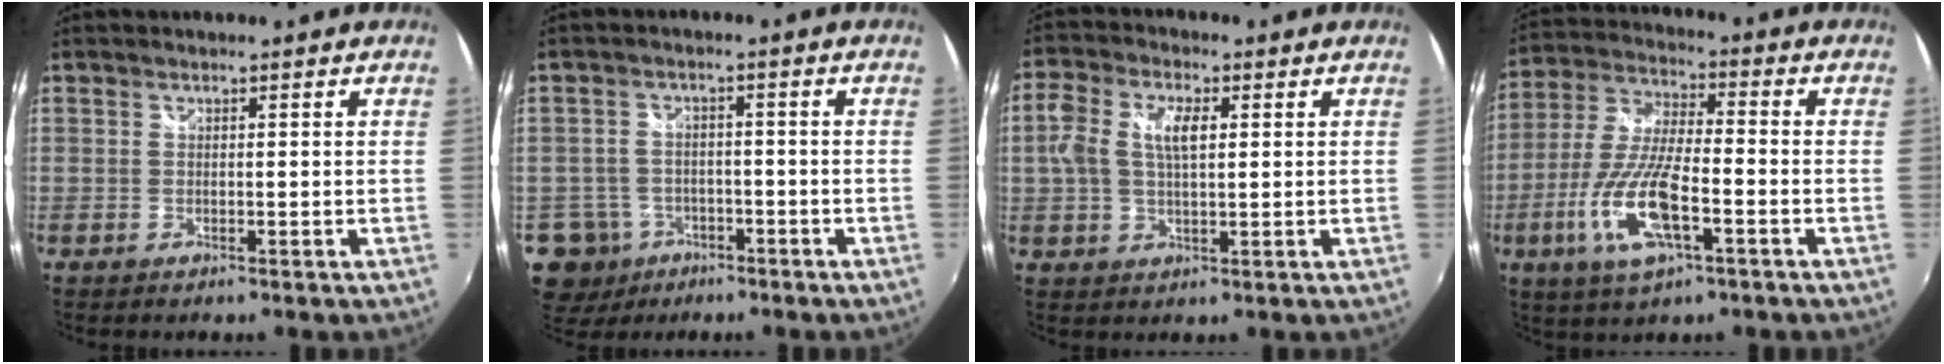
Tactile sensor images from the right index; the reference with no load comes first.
{"total": 7.8, "force": [-3.9, 6.6, 1.5], "torque": [-0.053, 0.020, -0.059]}
{"total": 7.3, "force": [1.3, 3.6, 6.2], "torque": [-0.123, 0.016, 0.022]}
{"total": 14.2, "force": [-5.4, 4.1, 12.5], "torque": [-0.268, -0.010, -0.104]}